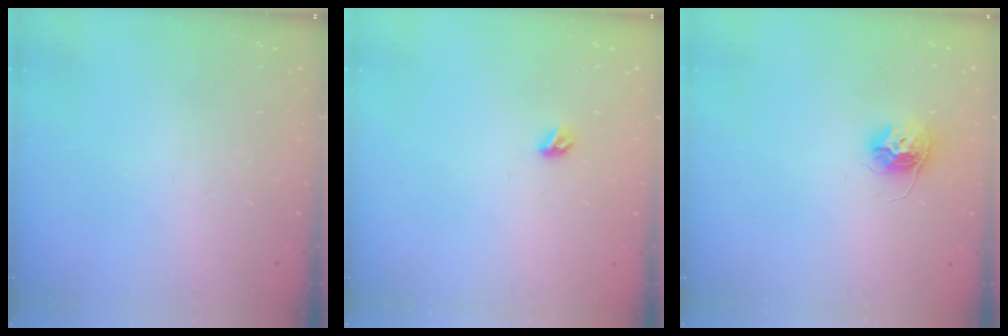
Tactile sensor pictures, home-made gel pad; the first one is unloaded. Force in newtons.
{"total": 3.8, "press": 3.8, "slide": 0.7}
{"total": 10.3, "press": 10.3, "slide": 0.6}